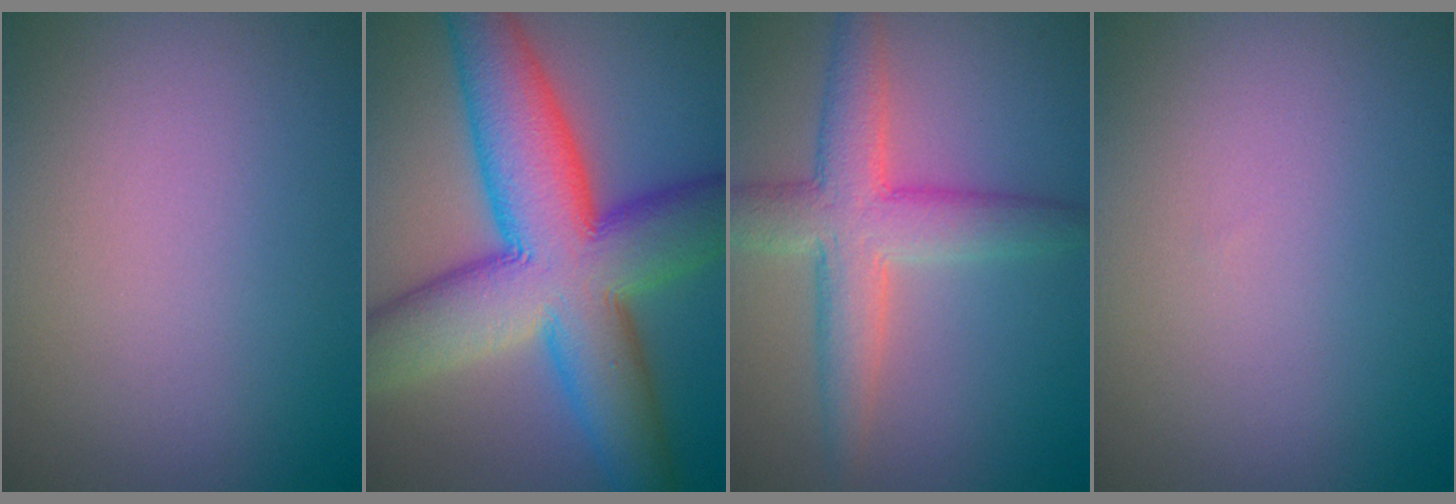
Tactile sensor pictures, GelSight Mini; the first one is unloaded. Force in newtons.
{"total": 14.4, "press": 14.4, "slide": 0.3}
{"total": 5.6, "press": 5.6, "slide": 0.2}
{"total": 0.0}